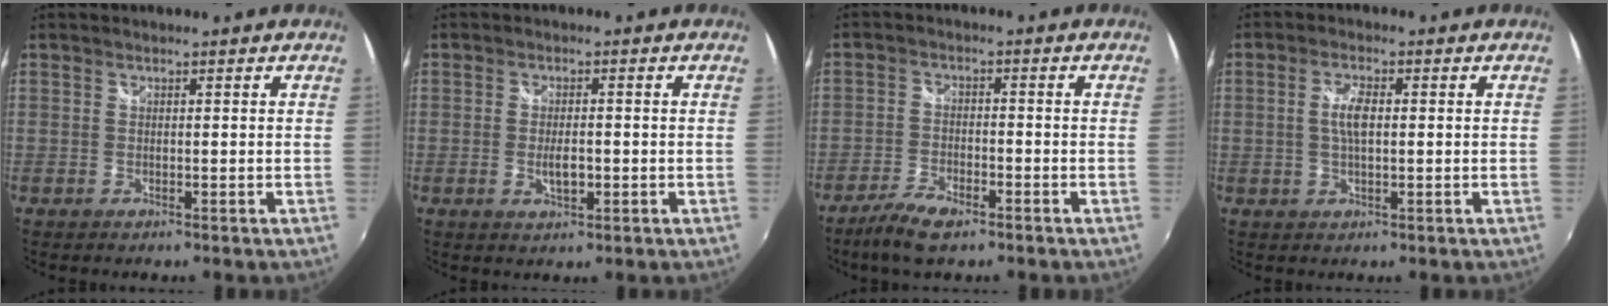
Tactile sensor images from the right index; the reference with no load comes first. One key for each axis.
{"total": 3.3, "fx": -0.7, "fy": 1.5, "fz": 2.9, "tx": -0.052, "ty": -0.004, "tz": -0.012}
{"total": 7.2, "fx": -5.2, "fy": 2.4, "fz": 4.4, "tx": -0.112, "ty": -0.013, "tz": -0.101}
{"total": 4.1, "fx": 0.3, "fy": 1.5, "fz": 3.8, "tx": -0.075, "ty": 0.003, "tz": 0.005}